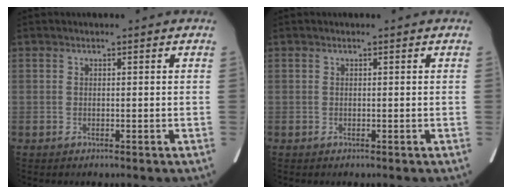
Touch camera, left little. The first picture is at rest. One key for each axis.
{"total": 0.0}